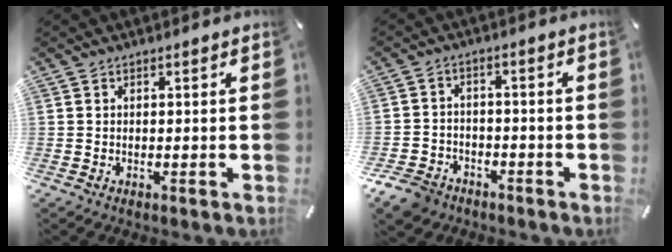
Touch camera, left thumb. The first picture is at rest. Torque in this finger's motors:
{"motor_torque": [-0.52, 1.27, 0.38, 0.35, 0.08]}